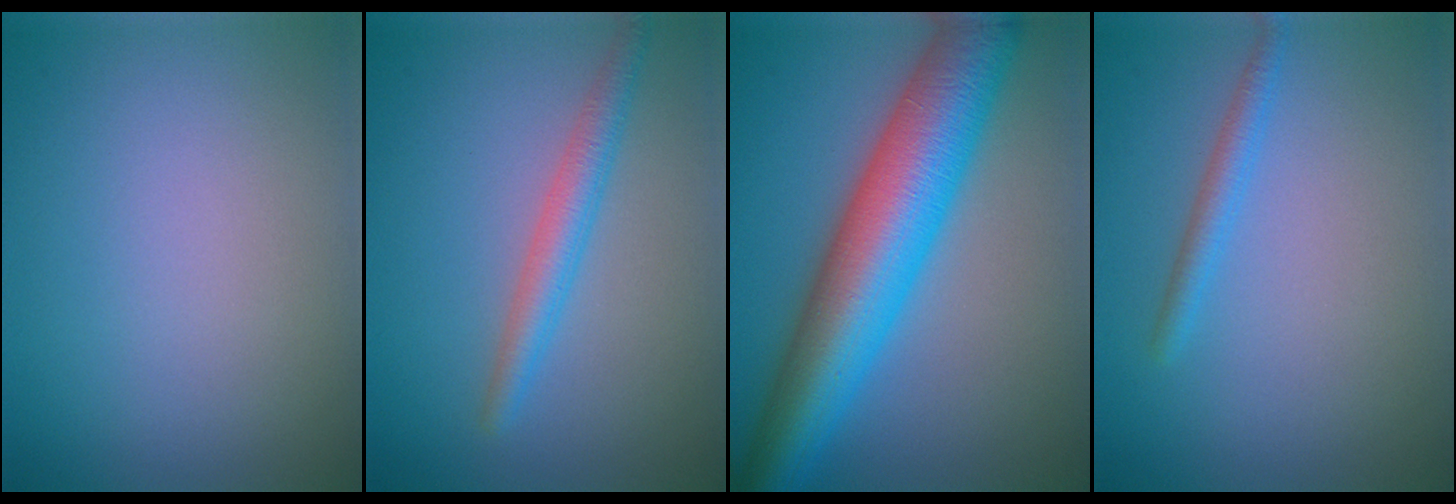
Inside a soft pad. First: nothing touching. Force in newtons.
{"total": 2.8, "press": 2.8, "slide": 0.0}
{"total": 11.8, "press": 11.8, "slide": 0.1}
{"total": 1.6, "press": 1.6, "slide": 0.1}